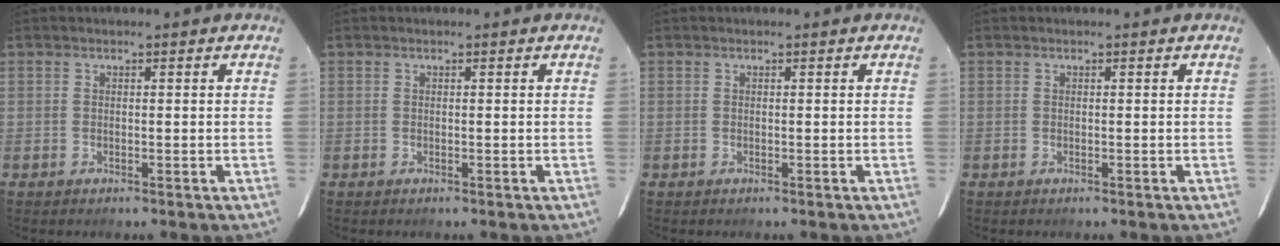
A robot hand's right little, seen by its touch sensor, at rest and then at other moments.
{"total": 0.0}
{"total": 0.0}
{"total": 0.0}